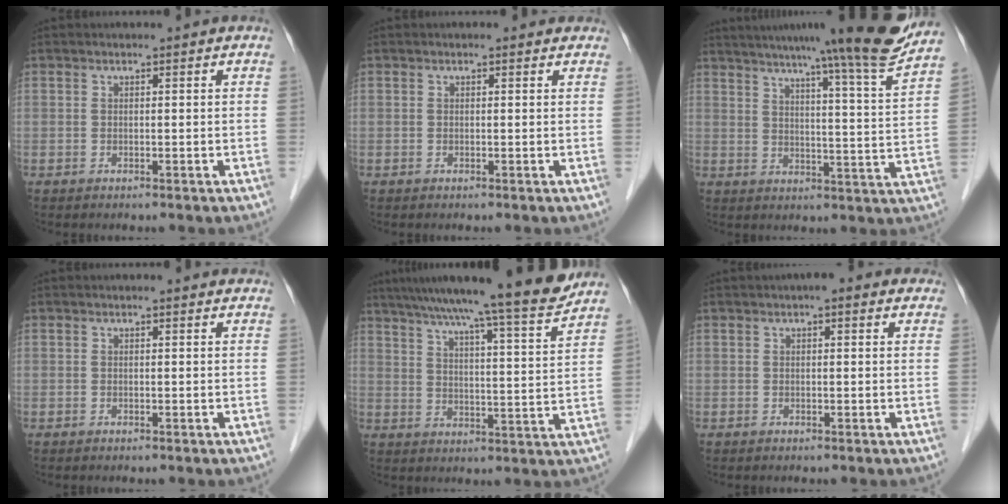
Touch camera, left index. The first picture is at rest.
{"total": 0.6, "force": [0.5, 0.4, 0.1], "torque": [-0.006, 0.000, -0.002]}
{"total": 19.3, "force": [16.5, -1.9, 9.9], "torque": [-0.149, -0.041, 0.210]}
{"total": 1.1, "force": [1.1, 0.2, 0.2], "torque": [-0.012, -0.002, 0.003]}
{"total": 18.5, "force": [16.0, -0.8, 9.2], "torque": [-0.141, -0.014, 0.223]}
{"total": 2.9, "force": [1.8, 1.1, 2.0], "torque": [-0.021, 0.018, 0.018]}